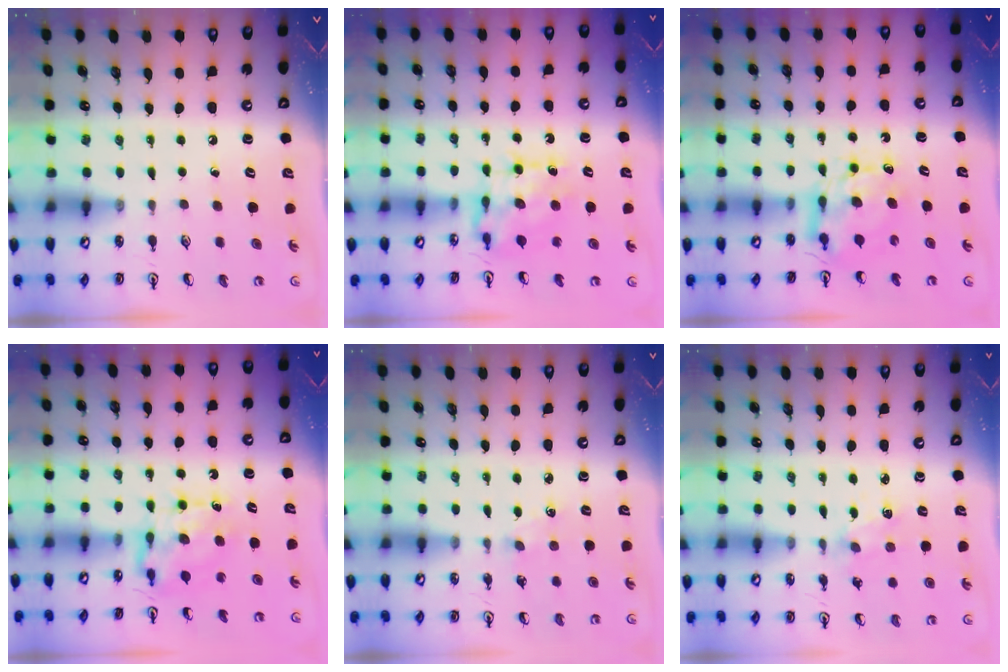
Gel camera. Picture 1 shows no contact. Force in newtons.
{"total": 8.2, "press": 8.1, "slide": 0.8}
{"total": 7.6, "press": 7.6, "slide": 0.5}
{"total": 6.8, "press": 6.8, "slide": 0.6}
{"total": 3.3, "press": 3.3, "slide": 0.5}
{"total": 2.0, "press": 2.0, "slide": 0.4}